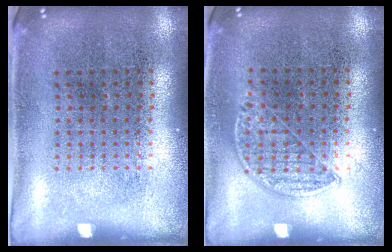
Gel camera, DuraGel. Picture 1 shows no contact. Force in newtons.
{"total": 0.8, "press": 0.6, "slide": 0.4}